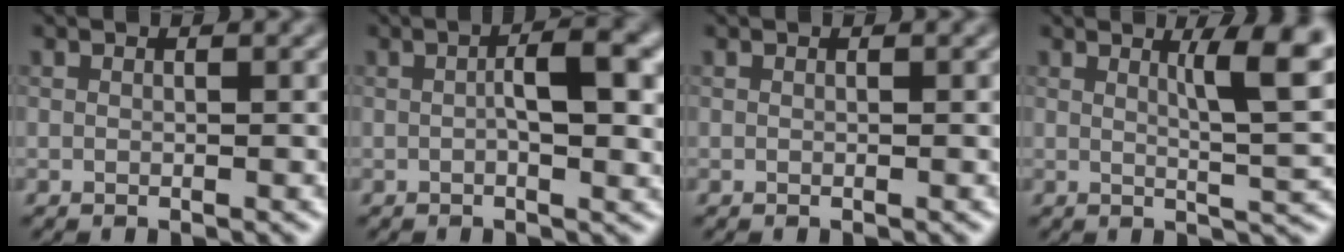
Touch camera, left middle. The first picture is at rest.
{"total": 4.9, "force": [0.2, 1.3, 4.7], "torque": [-0.077, 0.004, 0.000]}
{"total": 0.0}
{"total": 5.9, "force": [2.2, 1.1, 5.4], "torque": [-0.067, -0.002, 0.034]}